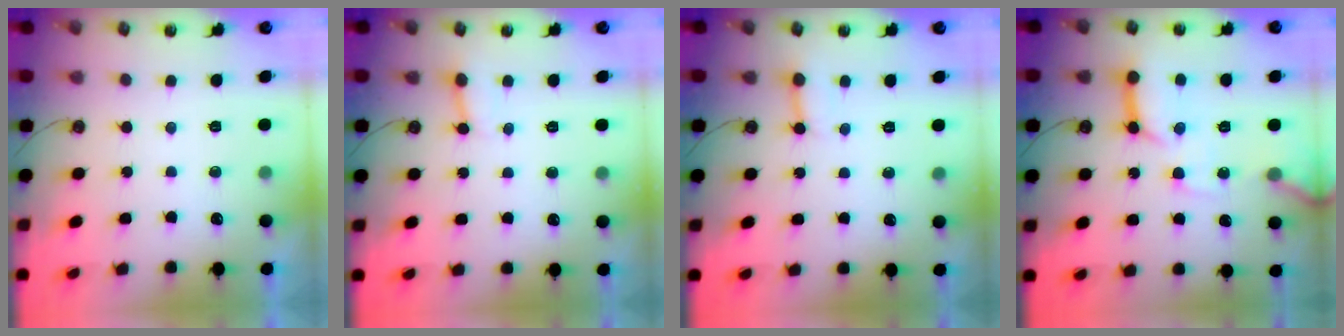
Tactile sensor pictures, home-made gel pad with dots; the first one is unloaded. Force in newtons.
{"total": 3.0, "press": 2.9, "slide": 0.4}
{"total": 3.1, "press": 3.1, "slide": 0.5}
{"total": 13.6, "press": 13.5, "slide": 1.3}